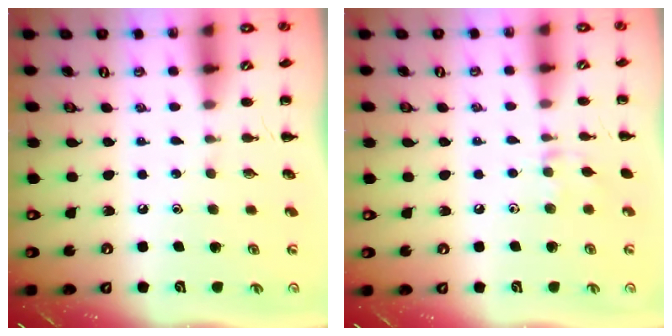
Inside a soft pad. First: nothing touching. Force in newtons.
{"total": 4.4, "press": 4.2, "slide": 1.4}